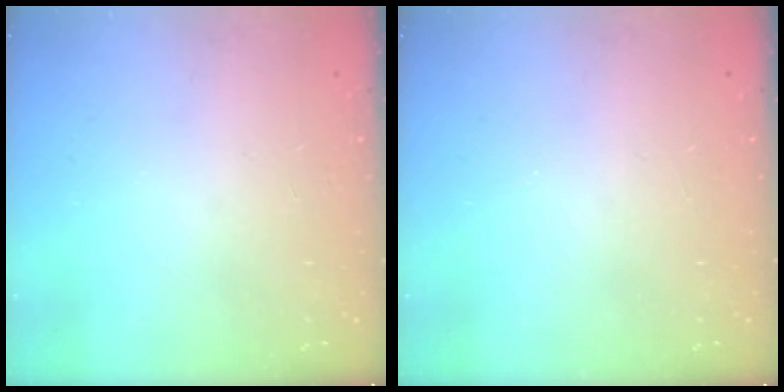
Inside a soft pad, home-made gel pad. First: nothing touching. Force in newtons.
{"total": 0.0}